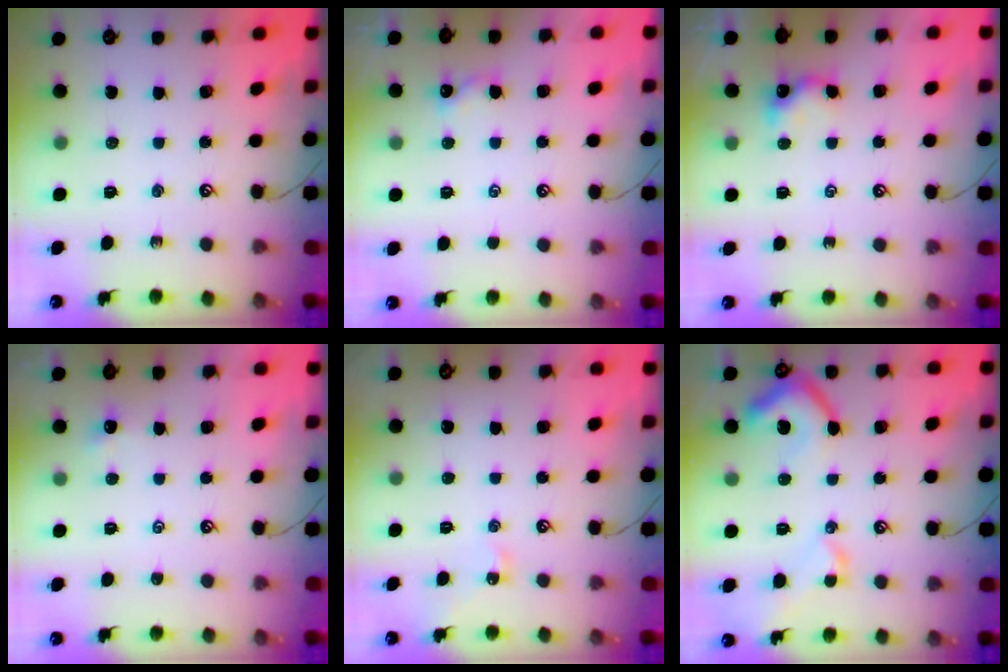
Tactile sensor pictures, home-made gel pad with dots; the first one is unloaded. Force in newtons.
{"total": 0.9, "press": 0.9, "slide": 0.3}
{"total": 3.1, "press": 3.1, "slide": 0.5}
{"total": 0.5, "press": 0.4, "slide": 0.3}
{"total": 2.8, "press": 2.7, "slide": 0.6}
{"total": 10.3, "press": 10.2, "slide": 1.7}